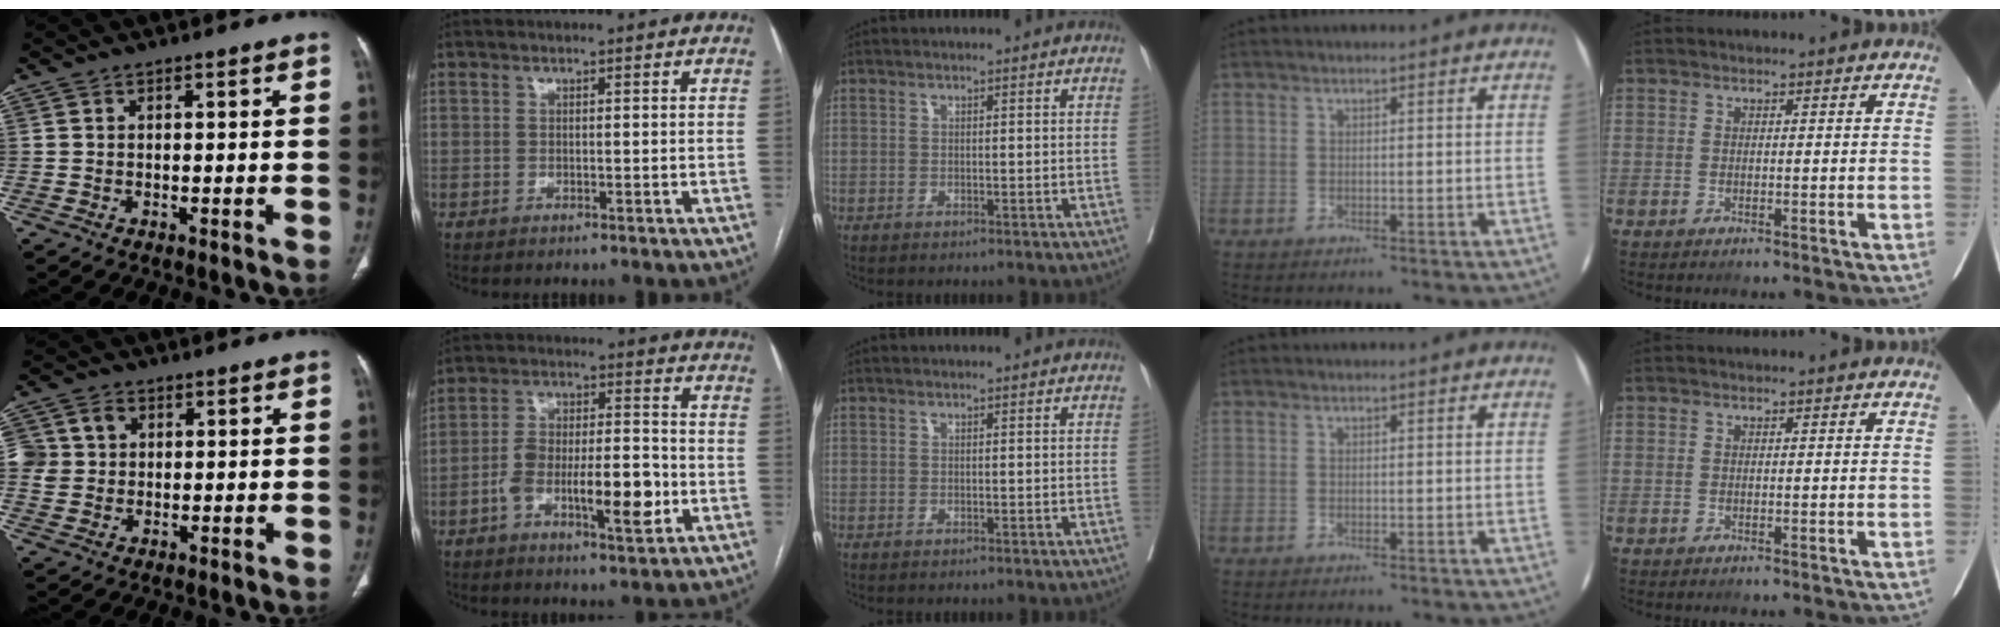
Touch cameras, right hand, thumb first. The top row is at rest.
{"thumb": {"total": 7.3, "force": [1.4, 6.4, 3.0], "torque": [-0.056, 0.014, 0.030]}, "index": {"total": 12.5, "force": [-3.8, 3.7, 11.3], "torque": [-0.192, 0.016, -0.059]}}